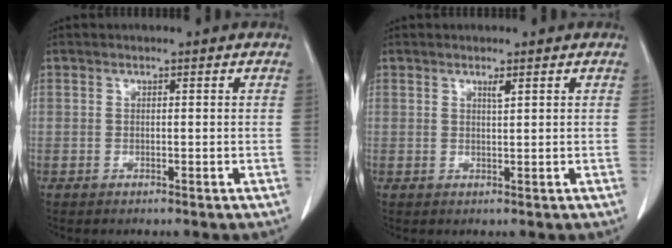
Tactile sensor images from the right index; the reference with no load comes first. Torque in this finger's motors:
{"motor_torque": [0.13, 0.09, 0.02, 0.00]}